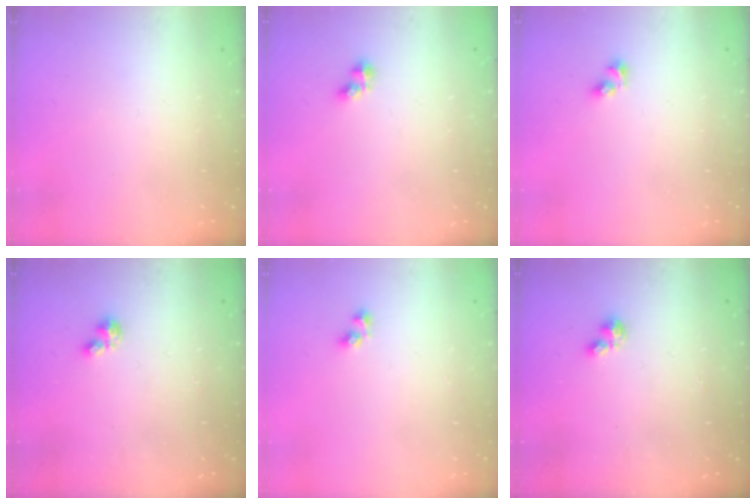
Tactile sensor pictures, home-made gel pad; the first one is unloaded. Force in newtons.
{"total": 2.5, "press": 2.5, "slide": 0.5}
{"total": 2.8, "press": 2.5, "slide": 1.2}
{"total": 1.3, "press": 1.2, "slide": 0.3}
{"total": 3.5, "press": 3.5, "slide": 0.3}
{"total": 1.3, "press": 1.2, "slide": 0.3}